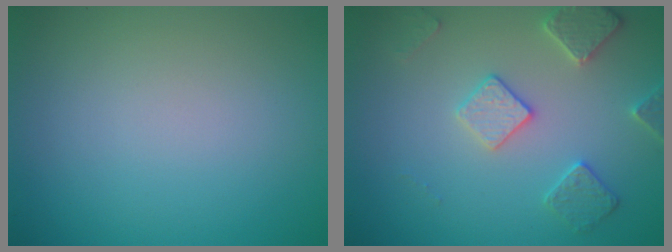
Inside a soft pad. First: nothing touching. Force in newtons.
{"total": 3.2, "press": 3.1, "slide": 0.8}